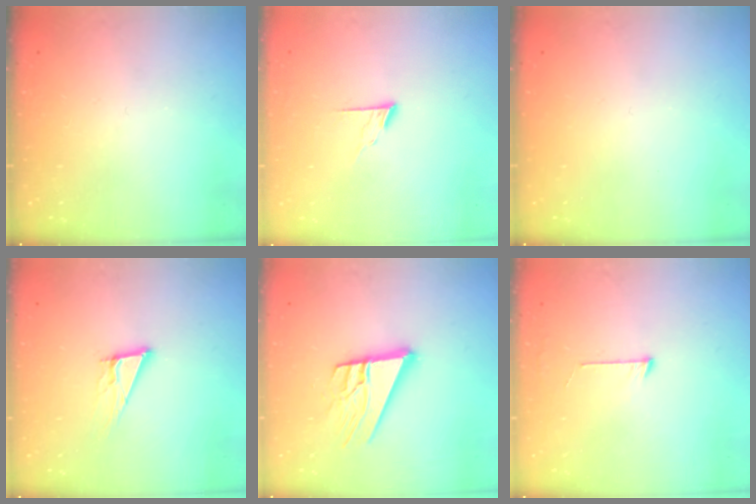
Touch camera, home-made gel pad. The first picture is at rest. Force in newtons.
{"total": 5.7, "press": 5.7, "slide": 0.6}
{"total": 0.0}
{"total": 8.6, "press": 8.3, "slide": 2.4}
{"total": 14.1, "press": 13.9, "slide": 2.4}
{"total": 5.5, "press": 5.5, "slide": 0.5}